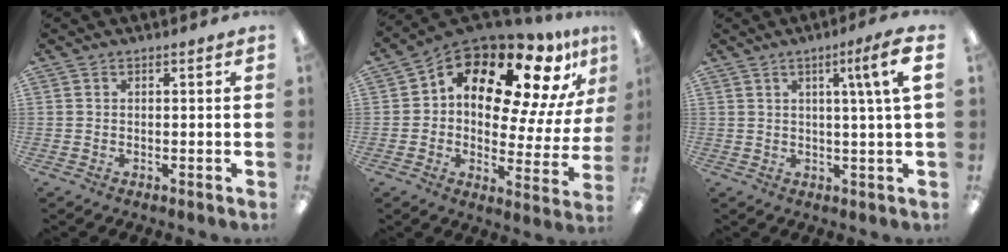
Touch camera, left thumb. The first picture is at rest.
{"total": 17.2, "force": [11.0, 8.0, 10.6], "torque": [-0.166, -0.090, 0.180]}
{"total": 7.5, "force": [2.9, -0.1, 6.9], "torque": [-0.105, -0.008, 0.036]}